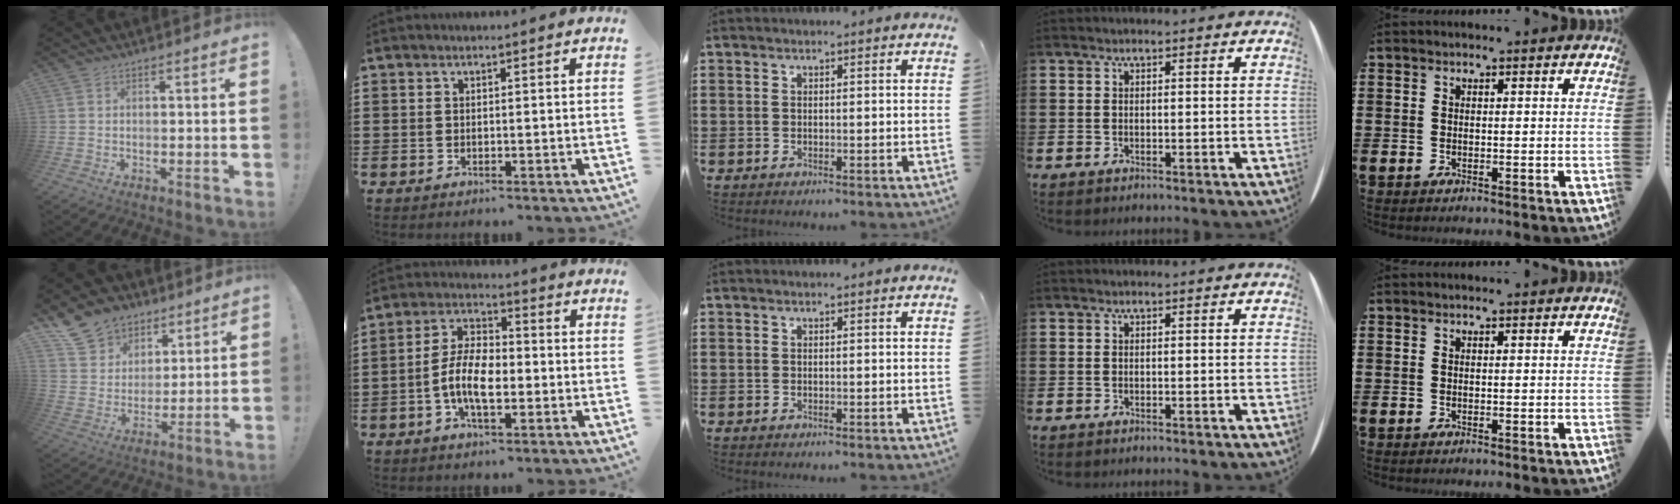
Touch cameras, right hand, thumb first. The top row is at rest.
{"thumb": {"total": 11.6, "force": [7.7, 8.5, 2.0], "torque": [-0.035, -0.059, 0.155]}, "index": {"total": 8.1, "force": [-2.1, 3.9, 6.8], "torque": [-0.158, -0.001, -0.047]}}